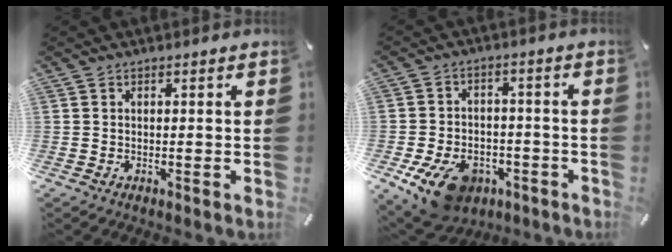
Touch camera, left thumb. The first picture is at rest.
{"total": 12.4, "force": [-6.5, 7.9, 7.0], "torque": [-0.130, 0.040, -0.114]}